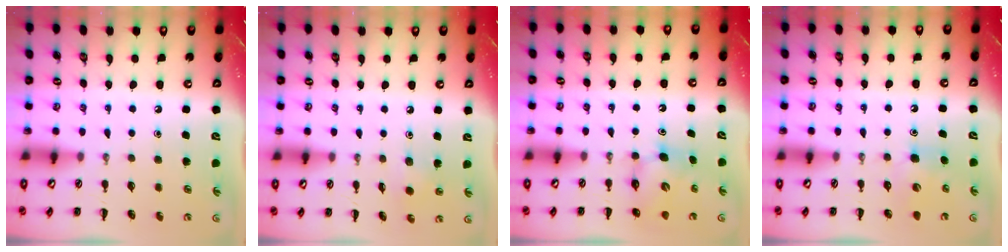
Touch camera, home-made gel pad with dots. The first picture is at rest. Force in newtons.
{"total": 2.7, "press": 2.6, "slide": 0.6}
{"total": 5.3, "press": 5.2, "slide": 0.7}
{"total": 4.7, "press": 4.6, "slide": 1.1}